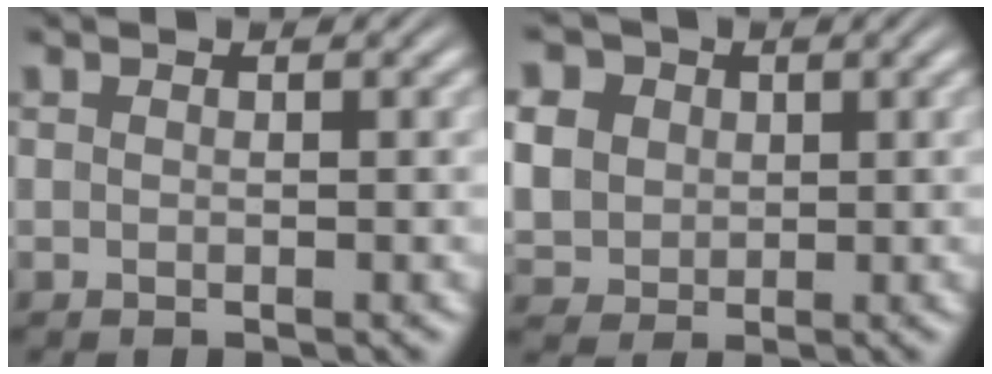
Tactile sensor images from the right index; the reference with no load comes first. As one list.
[{"total": 7.8, "force": [1.4, 7.0, 3.3], "torque": [-0.089, -0.011, 0.024]}]